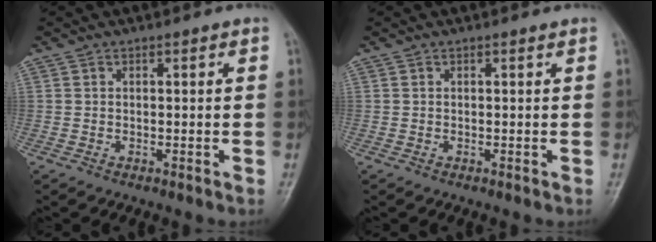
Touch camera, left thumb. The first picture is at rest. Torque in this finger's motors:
{"motor_torque": [0.00, 0.00, -0.05, 0.05, 0.00]}